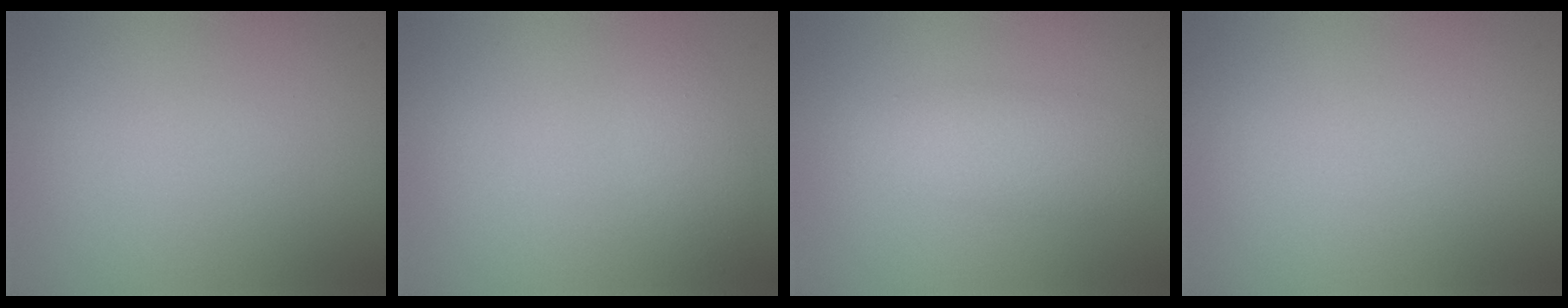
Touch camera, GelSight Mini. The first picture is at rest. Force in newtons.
{"total": 1.4, "press": 1.4, "slide": 0.1}
{"total": 2.8, "press": 2.8, "slide": 0.1}
{"total": 0.0}